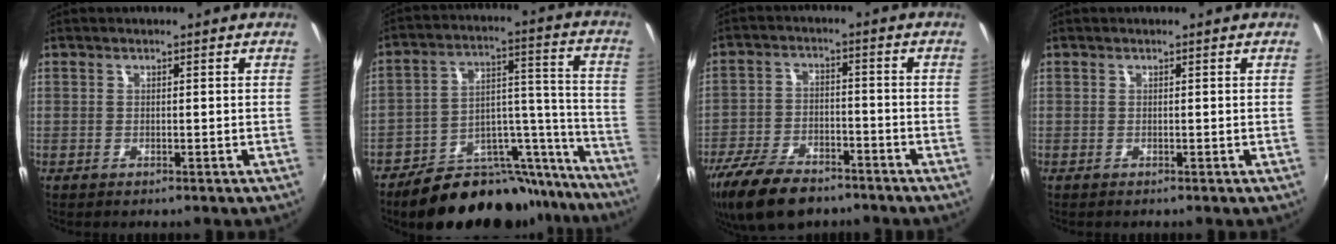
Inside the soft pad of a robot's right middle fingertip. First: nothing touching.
{"total": 23.6, "force": [-19.5, 9.3, 9.3], "torque": [-0.123, 0.059, -0.267]}
{"total": 14.5, "force": [-10.6, 6.5, 7.4], "torque": [-0.174, -0.019, -0.188]}
{"total": 0.0}